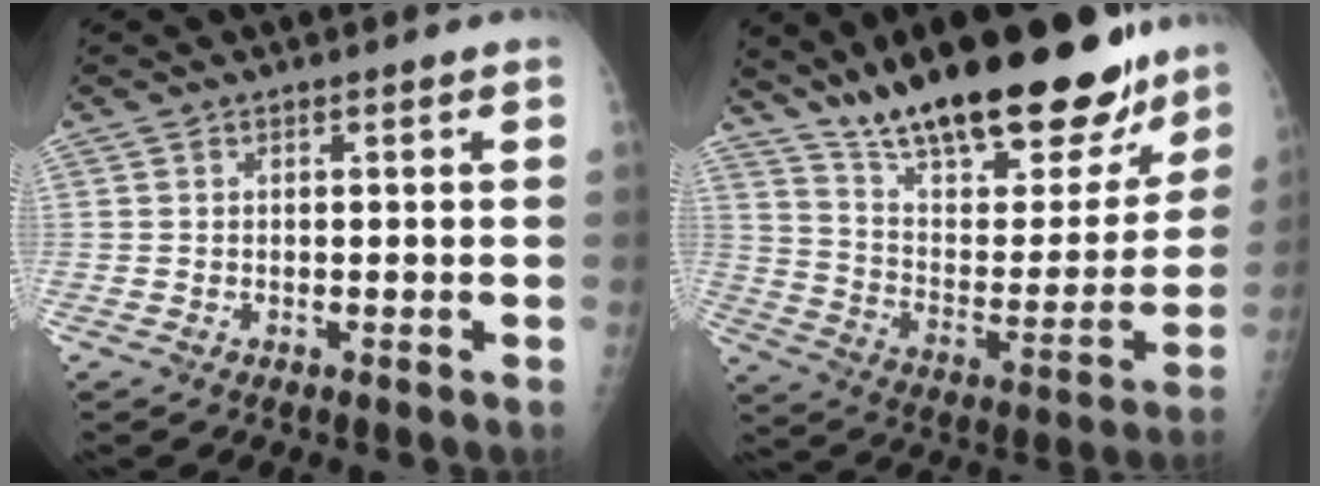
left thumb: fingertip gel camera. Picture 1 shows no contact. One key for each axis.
{"total": 31.0, "fx": 23.2, "fy": 10.0, "fz": 18.0, "tx": -0.243, "ty": -0.085, "tz": 0.359}